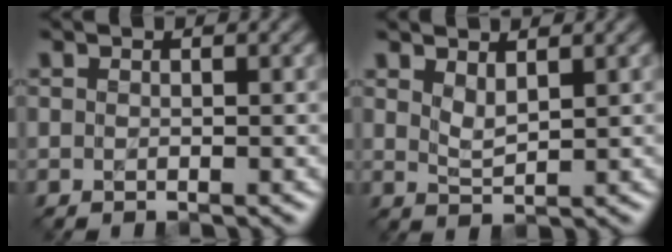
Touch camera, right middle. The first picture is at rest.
{"total": 1.4, "force": [1.2, 0.3, 0.7], "torque": [-0.016, -0.002, 0.027]}